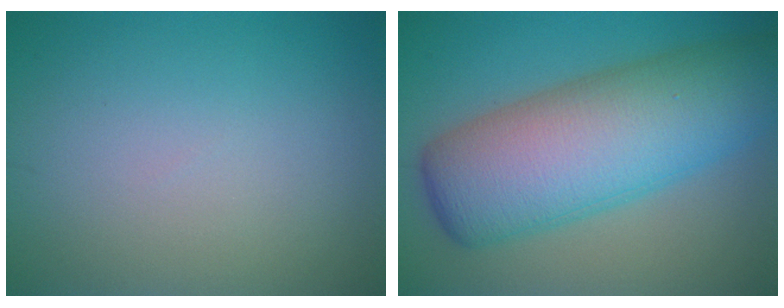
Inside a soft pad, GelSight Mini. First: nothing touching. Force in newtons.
{"total": 12.2, "press": 12.2, "slide": 0.2}